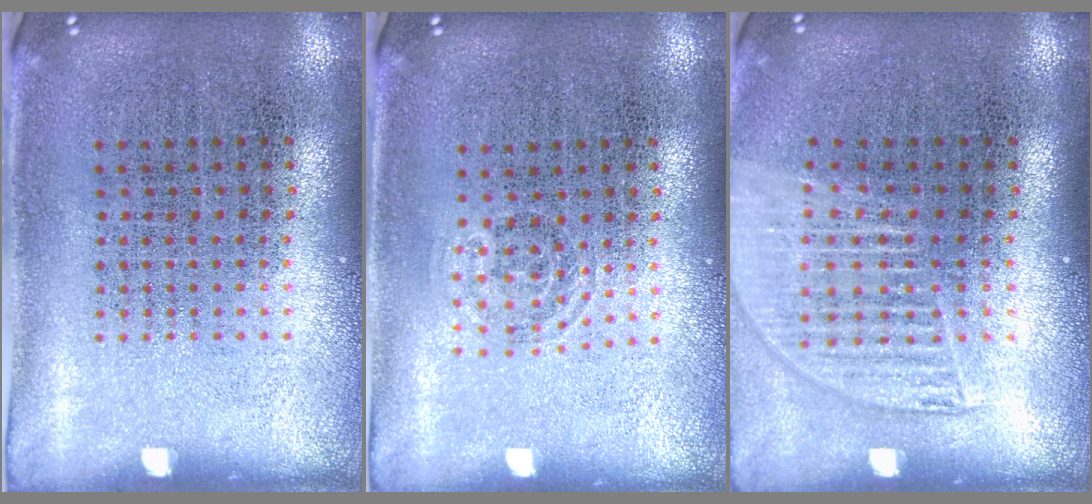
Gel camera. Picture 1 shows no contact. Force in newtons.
{"total": 0.8, "press": 0.6, "slide": 0.6}
{"total": 1.5, "press": 1.3, "slide": 0.7}